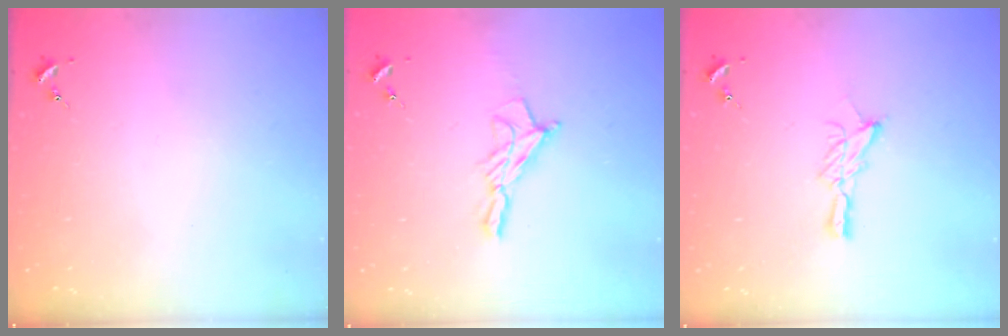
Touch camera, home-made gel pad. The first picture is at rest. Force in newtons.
{"total": 8.7, "press": 8.7, "slide": 0.5}
{"total": 7.6, "press": 7.6, "slide": 0.1}